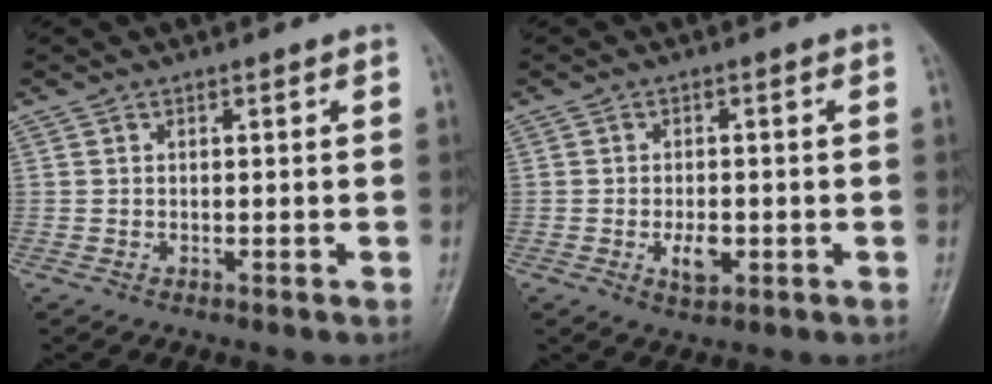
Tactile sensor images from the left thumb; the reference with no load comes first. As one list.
[{"total": 4.2, "force": [-1.2, 2.3, 3.3], "torque": [-0.050, 0.001, -0.015]}]